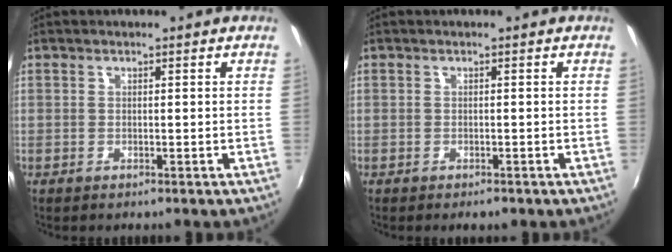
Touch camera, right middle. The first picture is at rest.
{"total": 1.6, "force": [-1.1, 0.8, 0.7], "torque": [-0.014, -0.006, -0.015]}